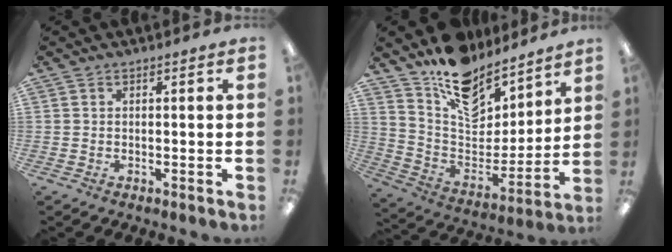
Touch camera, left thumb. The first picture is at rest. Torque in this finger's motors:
{"motor_torque": [2.20, 0.87, 1.39, -1.38, 0.38]}